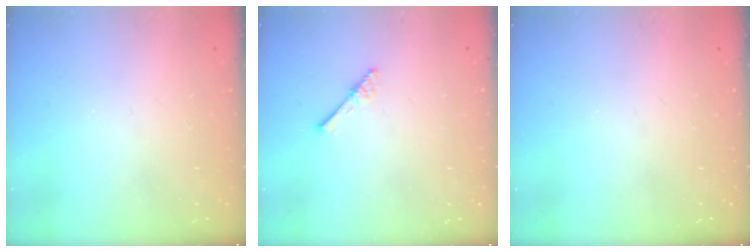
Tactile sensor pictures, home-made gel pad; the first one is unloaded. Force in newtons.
{"total": 3.0, "press": 3.0, "slide": 0.3}
{"total": 0.0}